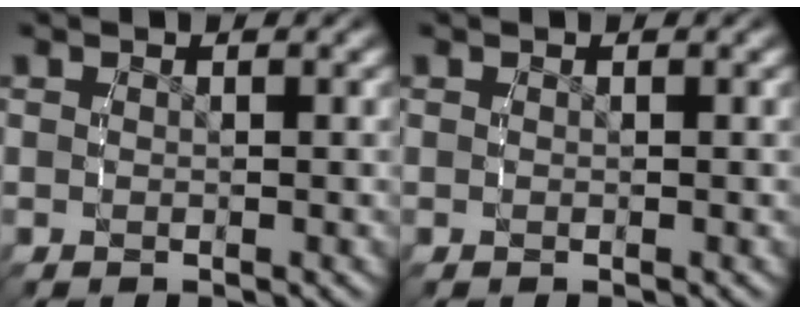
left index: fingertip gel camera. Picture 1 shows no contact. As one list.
[{"total": 0.0}]